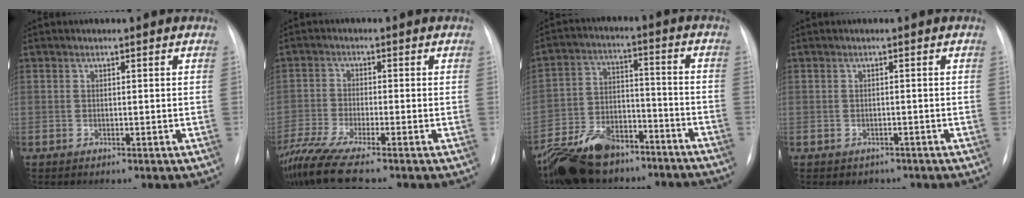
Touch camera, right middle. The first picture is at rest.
{"total": 9.8, "force": [-7.9, 0.1, 5.8], "torque": [-0.115, -0.027, -0.143]}
{"total": 18.0, "force": [-13.9, 8.4, 7.8], "torque": [-0.158, 0.020, -0.221]}
{"total": 1.9, "force": [-1.4, 1.3, 0.2], "torque": [-0.008, 0.005, -0.014]}